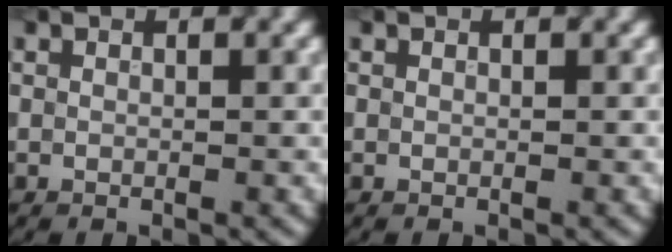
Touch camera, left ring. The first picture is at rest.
{"total": 0.0}